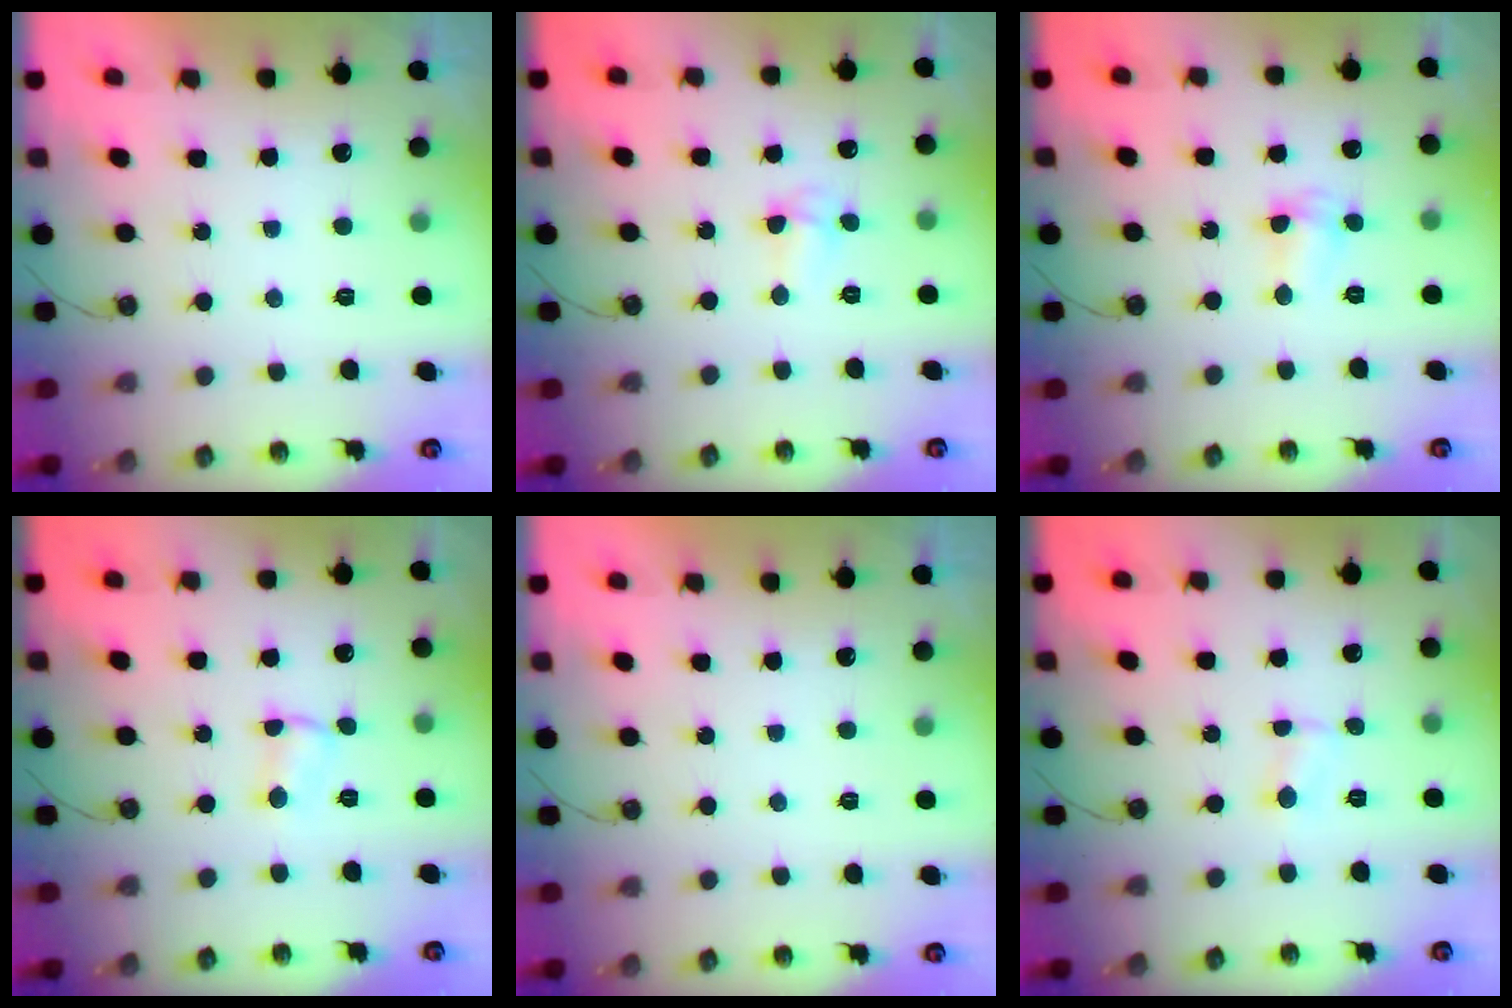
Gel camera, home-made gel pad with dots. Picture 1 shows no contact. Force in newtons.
{"total": 3.7, "press": 3.5, "slide": 1.2}
{"total": 2.6, "press": 2.6, "slide": 0.6}
{"total": 2.5, "press": 2.5, "slide": 0.4}
{"total": 0.0}
{"total": 1.4, "press": 1.3, "slide": 0.3}